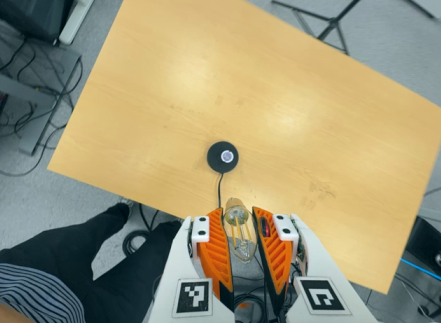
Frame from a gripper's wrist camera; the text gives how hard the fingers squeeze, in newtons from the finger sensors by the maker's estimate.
{"total": 23.4, "left": 26.3, "right": 20.5}